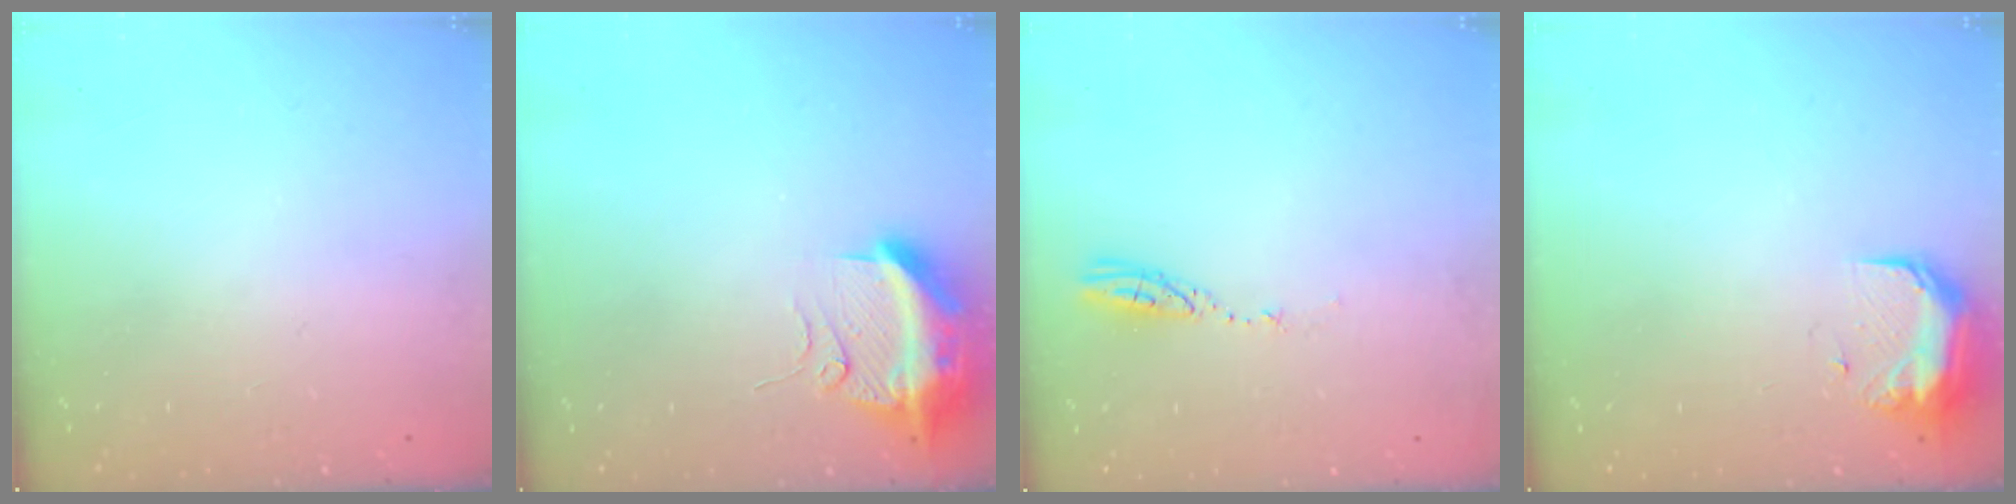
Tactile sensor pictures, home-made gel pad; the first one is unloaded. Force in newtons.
{"total": 12.1, "press": 12.1, "slide": 1.3}
{"total": 3.7, "press": 3.6, "slide": 0.3}
{"total": 11.2, "press": 9.8, "slide": 5.5}